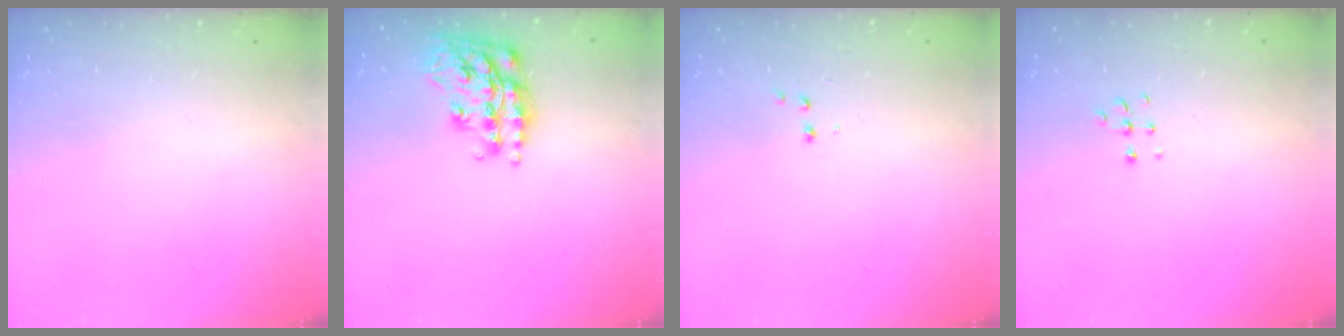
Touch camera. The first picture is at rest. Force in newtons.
{"total": 17.9, "press": 17.8, "slide": 1.1}
{"total": 2.6, "press": 2.5, "slide": 0.6}
{"total": 4.4, "press": 4.4, "slide": 0.3}